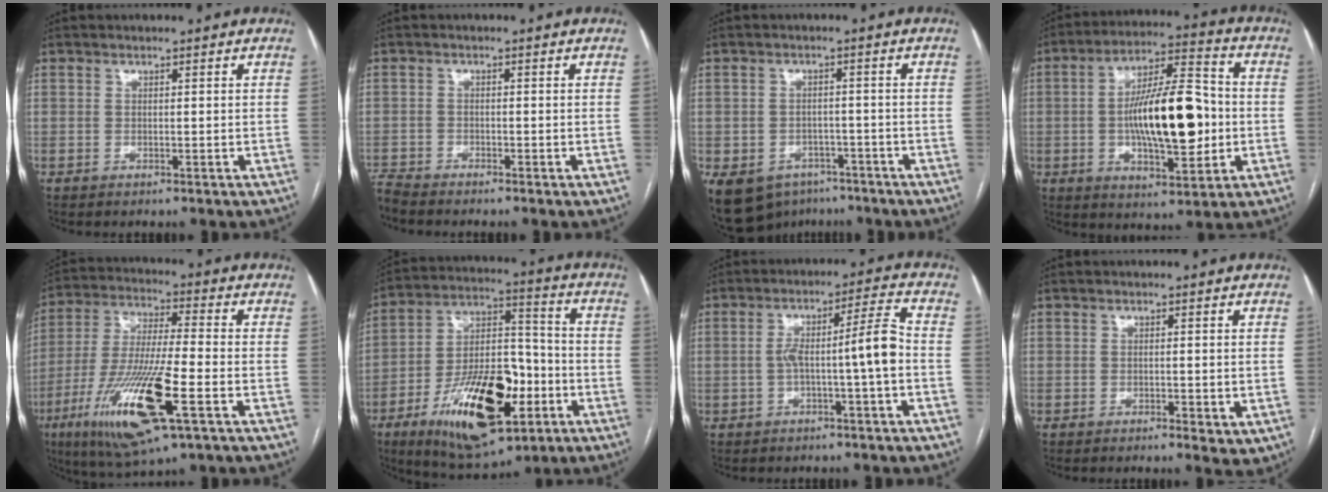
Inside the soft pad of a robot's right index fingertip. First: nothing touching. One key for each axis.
{"total": 2.3, "fx": -2.3, "fy": -0.1, "fz": 0.1, "tx": -0.004, "ty": -0.013, "tz": -0.045}
{"total": 13.3, "fx": -8.0, "fy": 9.6, "fz": 4.7, "tx": -0.117, "ty": -0.002, "tz": -0.100}
{"total": 16.8, "fx": -1.3, "fy": 5.1, "fz": 15.9, "tx": -0.274, "ty": 0.016, "tz": -0.018}
{"total": 18.1, "fx": -7.1, "fy": 2.1, "fz": 16.5, "tx": -0.345, "ty": -0.034, "tz": -0.128}
{"total": 21.2, "fx": -8.6, "fy": 8.3, "fz": 17.5, "tx": -0.323, "ty": 0.000, "tz": -0.135}
{"total": 7.4, "fx": -1.7, "fy": -0.5, "fz": 7.1, "tx": -0.119, "ty": 0.026, "tz": -0.021}
{"total": 2.9, "fx": -1.0, "fy": 0.9, "fz": 2.5, "tx": -0.033, "ty": -0.003, "tz": -0.010}